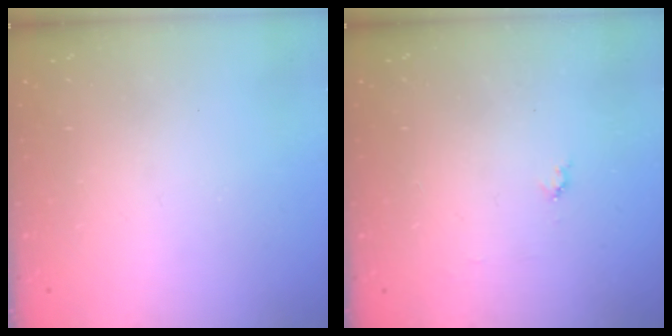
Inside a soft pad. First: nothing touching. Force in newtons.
{"total": 3.9, "press": 3.9, "slide": 0.4}